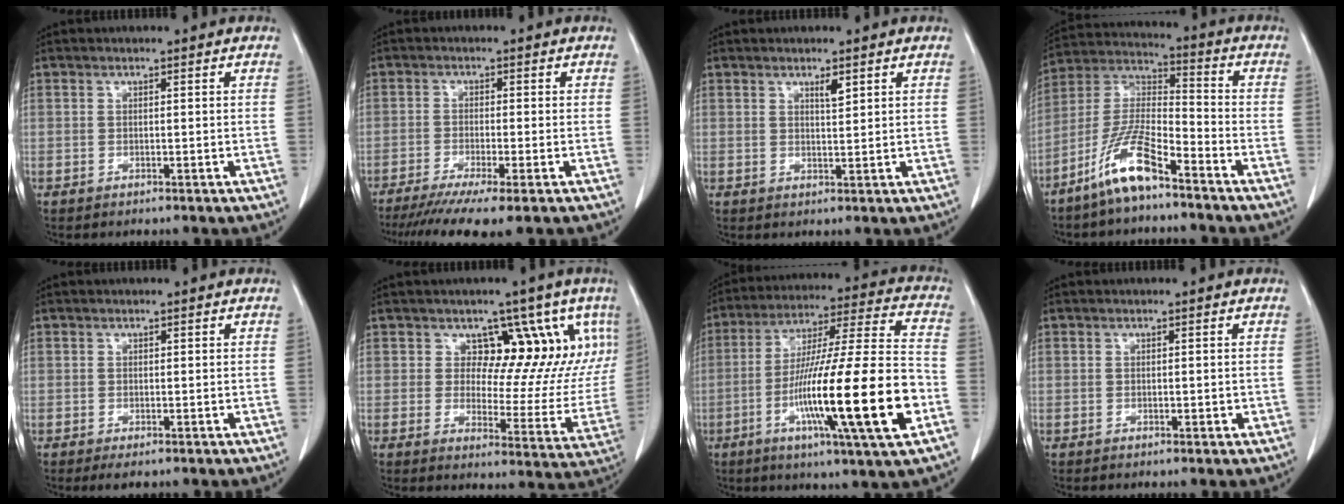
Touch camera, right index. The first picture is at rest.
{"total": 9.2, "force": [-6.7, 0.3, 6.3], "torque": [-0.101, -0.017, -0.107]}
{"total": 1.8, "force": [1.1, 0.3, 1.4], "torque": [-0.025, -0.004, 0.020]}
{"total": 11.2, "force": [-7.6, 1.9, 8.0], "torque": [-0.174, -0.006, -0.152]}
{"total": 1.4, "force": [-0.6, 0.8, 1.0], "torque": [-0.014, -0.001, -0.004]}
{"total": 10.0, "force": [5.8, 6.8, 4.5], "torque": [-0.031, -0.003, 0.066]}
{"total": 23.1, "force": [-7.0, 0.4, 22.0], "torque": [-0.365, -0.020, -0.118]}
{"total": 0.8, "force": [0.0, 0.4, 0.7], "torque": [-0.007, 0.001, 0.004]}